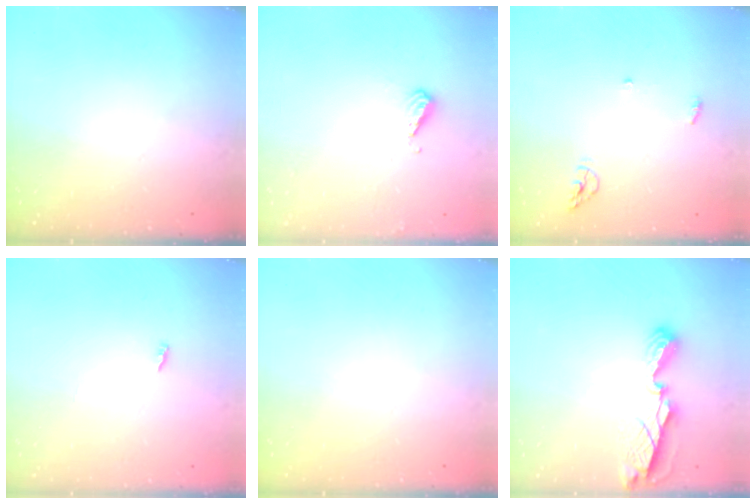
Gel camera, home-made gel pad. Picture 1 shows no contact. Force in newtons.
{"total": 5.0, "press": 4.8, "slide": 1.3}
{"total": 4.7, "press": 4.7, "slide": 0.2}
{"total": 1.9, "press": 1.9, "slide": 0.2}
{"total": 0.0}
{"total": 7.7, "press": 7.7, "slide": 0.7}